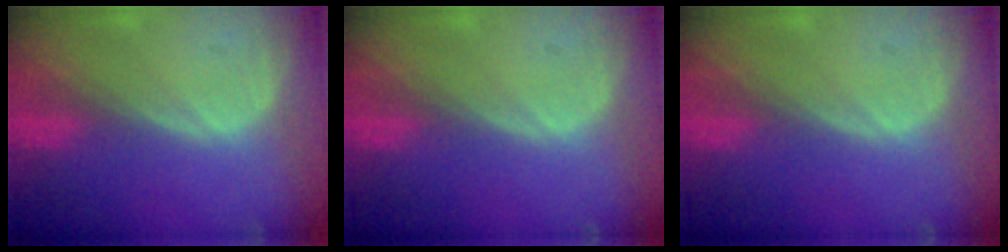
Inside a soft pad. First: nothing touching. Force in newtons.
{"total": 0.0}
{"total": 0.0}